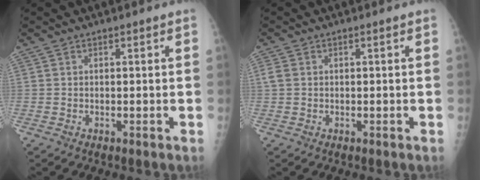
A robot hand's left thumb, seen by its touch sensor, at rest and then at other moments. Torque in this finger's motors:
{"motor_torque": [-0.17, 0.10, -0.14, -0.06, 0.09]}